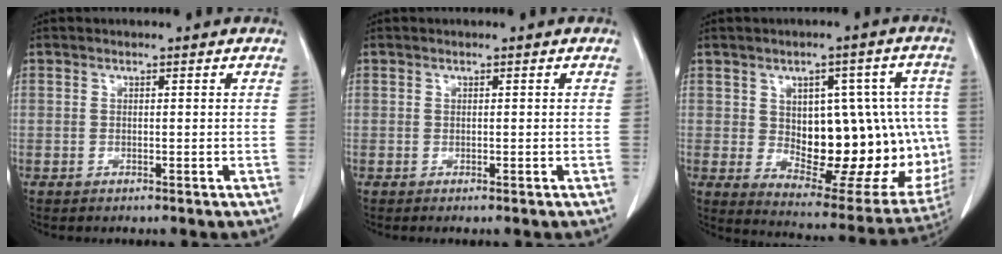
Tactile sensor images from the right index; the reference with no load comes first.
{"total": 0.5, "force": [-0.3, -0.1, 0.4], "torque": [-0.011, -0.001, -0.003]}
{"total": 21.9, "force": [-0.9, 10.3, 19.3], "torque": [-0.215, 0.017, 0.020]}